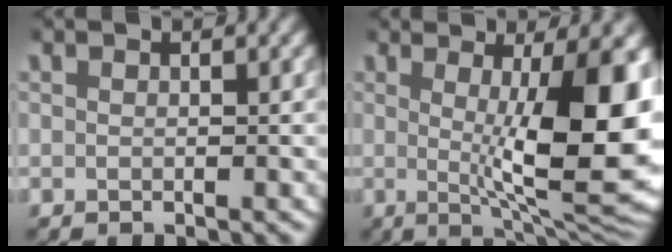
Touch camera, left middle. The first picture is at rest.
{"total": 12.6, "force": [0.5, 4.1, 11.9], "torque": [-0.159, -0.025, 0.026]}